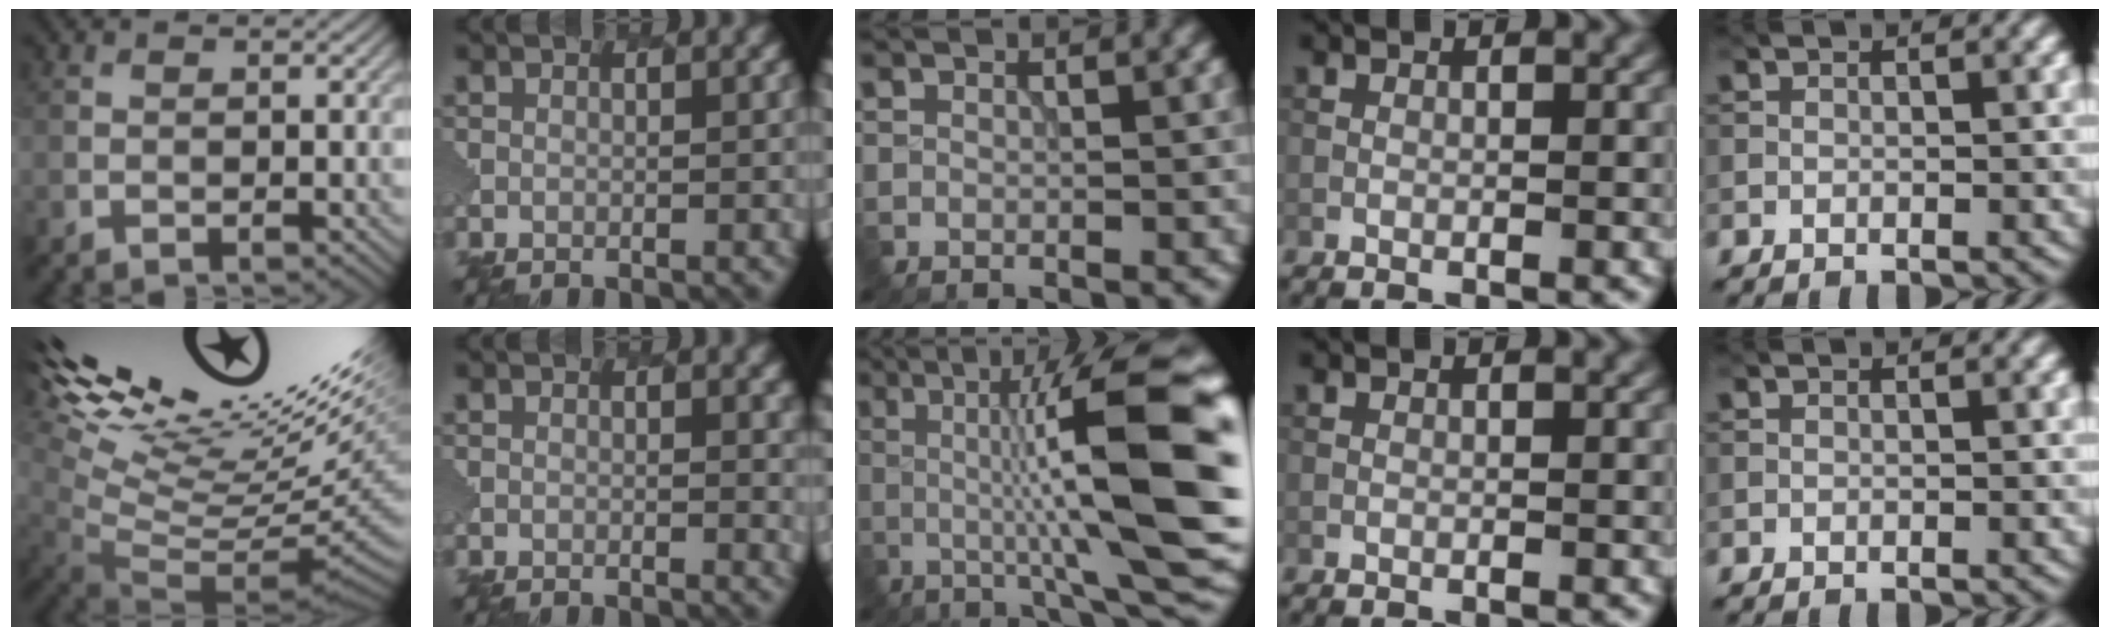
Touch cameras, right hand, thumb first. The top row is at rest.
{"thumb": {"total": 16.7, "force": [8.1, 4.5, 13.9], "torque": [-0.187, 0.032, 0.151]}, "index": {"total": 2.0, "force": [0.5, 0.8, 1.7], "torque": [-0.010, 0.002, 0.001]}, "middle": {"total": 13.7, "force": [0.4, 2.2, 13.5], "torque": [-0.192, 0.020, 0.004]}}